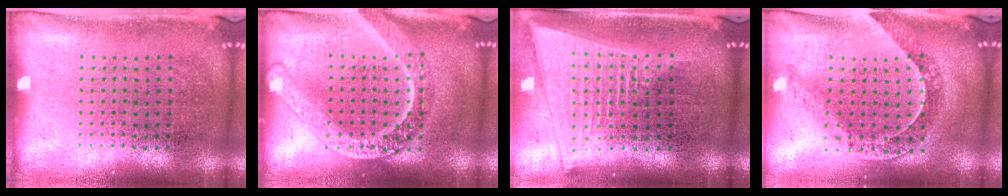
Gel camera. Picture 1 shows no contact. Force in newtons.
{"total": 2.9, "press": 2.9, "slide": 0.4}
{"total": 2.1, "press": 1.8, "slide": 1.2}
{"total": 1.1, "press": 1.1, "slide": 0.2}